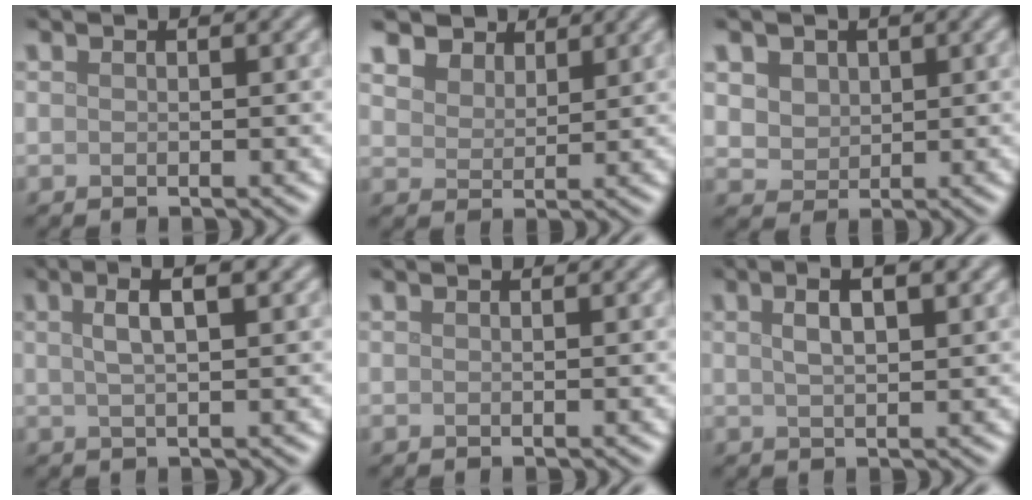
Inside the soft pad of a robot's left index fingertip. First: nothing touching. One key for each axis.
{"total": 5.7, "fx": 4.6, "fy": 2.9, "fz": 1.7, "tx": -0.066, "ty": -0.007, "tz": 0.084}
{"total": 4.2, "fx": 1.9, "fy": 3.2, "fz": 1.8, "tx": -0.051, "ty": 0.005, "tz": 0.036}
{"total": 3.7, "fx": 1.5, "fy": 1.1, "fz": 3.2, "tx": -0.045, "ty": 0.012, "tz": 0.022}
{"total": 0.0}
{"total": 4.1, "fx": 1.9, "fy": 1.5, "fz": 3.3, "tx": -0.048, "ty": 0.007, "tz": 0.021}